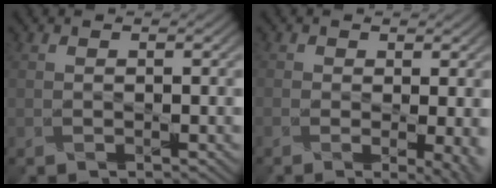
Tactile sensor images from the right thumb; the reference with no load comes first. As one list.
[{"total": 5.6, "force": [-1.2, 2.4, 5.0], "torque": [-0.055, -0.008, -0.006]}]